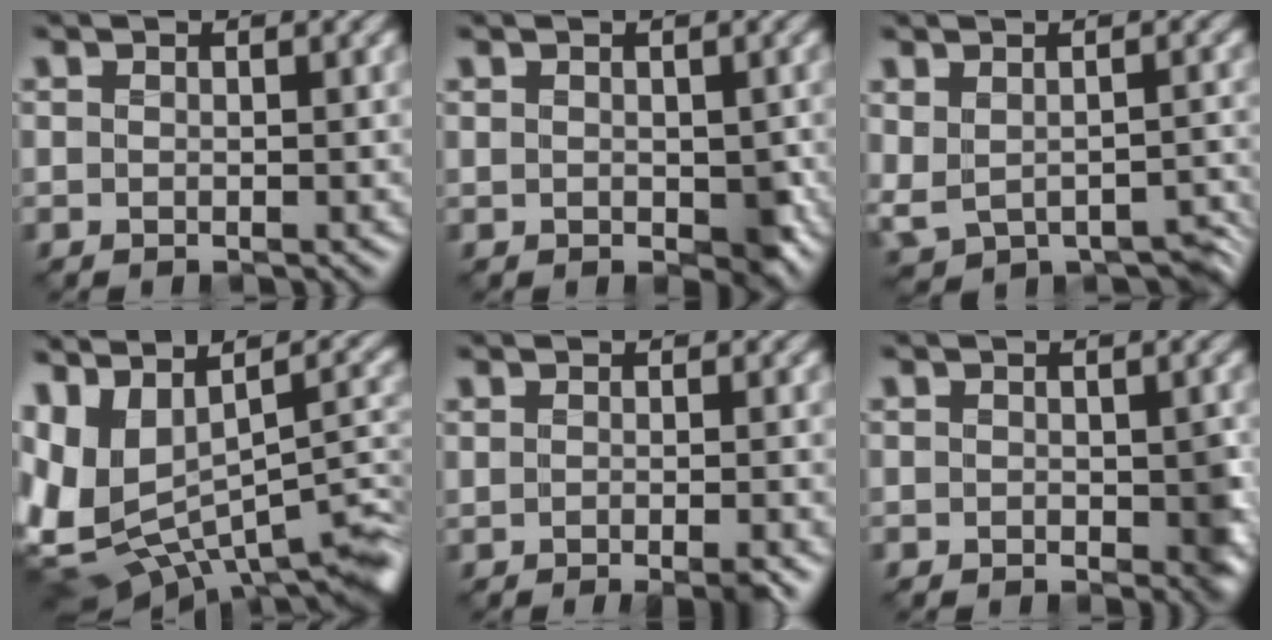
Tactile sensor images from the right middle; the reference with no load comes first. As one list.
[{"total": 3.1, "force": [-0.4, 1.8, 2.4], "torque": [-0.045, -0.008, -0.005]}, {"total": 6.0, "force": [-1.9, 3.6, 4.4], "torque": [-0.072, -0.024, -0.011]}, {"total": 12.3, "force": [-1.6, 6.9, 10.1], "torque": [-0.173, -0.020, 0.022]}, {"total": 1.9, "force": [-0.9, 0.5, 1.5], "torque": [-0.024, -0.006, -0.009]}, {"total": 2.6, "force": [-0.5, 1.6, 2.0], "torque": [-0.031, -0.007, -0.007]}]